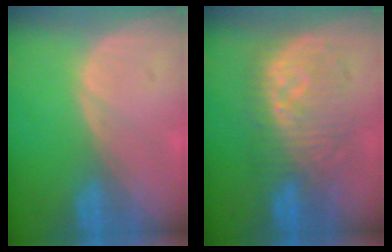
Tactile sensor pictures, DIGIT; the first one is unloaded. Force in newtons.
{"total": 8.9, "press": 8.7, "slide": 1.8}